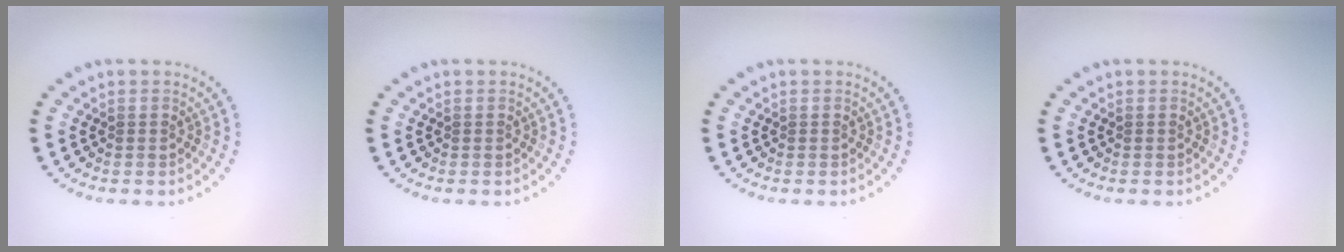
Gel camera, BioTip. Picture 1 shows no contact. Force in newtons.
{"total": 0.0}
{"total": 0.0}
{"total": 0.0}